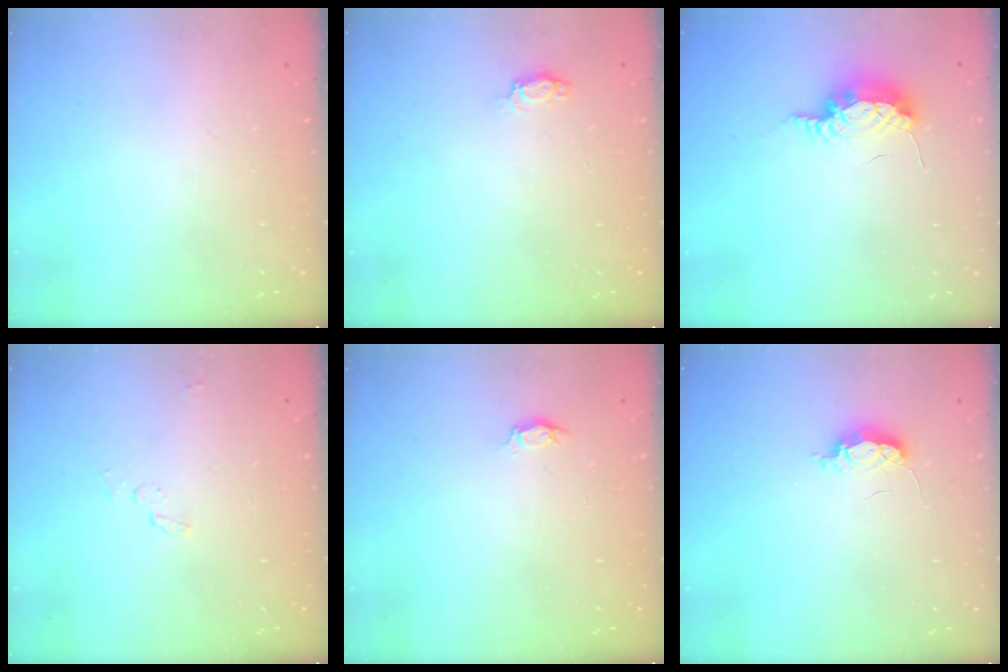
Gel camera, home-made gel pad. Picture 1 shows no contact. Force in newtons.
{"total": 3.5, "press": 3.5, "slide": 0.3}
{"total": 14.3, "press": 9.4, "slide": 10.8}
{"total": 3.1, "press": 2.9, "slide": 1.1}
{"total": 2.8, "press": 2.8, "slide": 0.3}
{"total": 4.5, "press": 4.4, "slide": 0.6}